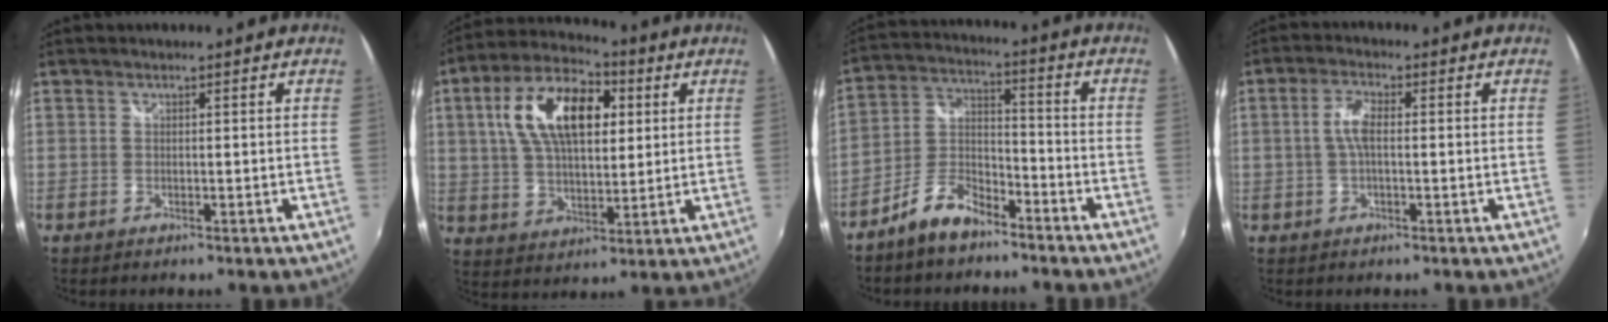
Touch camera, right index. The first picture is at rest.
{"total": 16.7, "force": [4.6, 8.7, 13.5], "torque": [-0.250, 0.033, 0.079]}
{"total": 8.7, "force": [-6.4, 3.7, 4.6], "torque": [-0.108, 0.021, -0.121]}
{"total": 4.0, "force": [-0.1, 1.4, 3.7], "torque": [-0.077, 0.006, -0.001]}